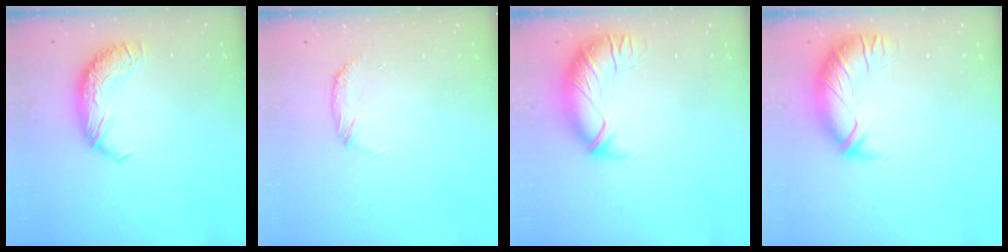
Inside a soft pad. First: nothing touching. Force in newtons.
{"total": 5.0, "press": 4.9, "slide": 1.3}
{"total": 2.9, "press": 1.4, "slide": 2.5}
{"total": 2.9, "press": 1.4, "slide": 2.5}